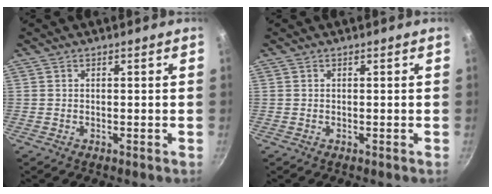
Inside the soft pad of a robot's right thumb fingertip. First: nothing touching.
{"total": 0.0}